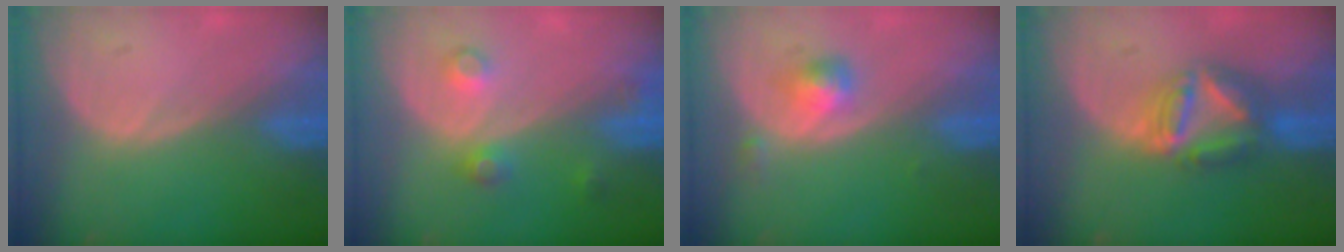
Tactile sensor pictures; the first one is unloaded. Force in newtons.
{"total": 3.5, "press": 3.2, "slide": 1.6}
{"total": 2.8, "press": 2.7, "slide": 0.2}
{"total": 7.5, "press": 6.5, "slide": 3.9}